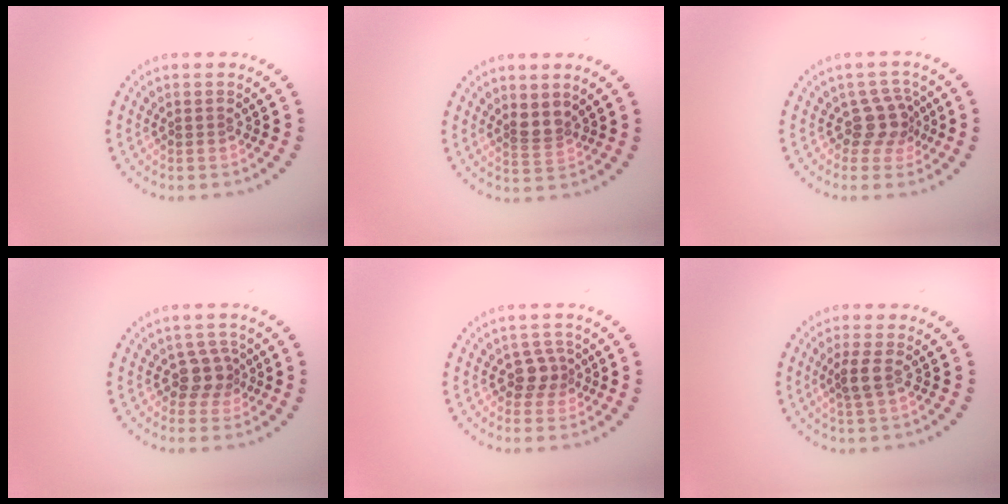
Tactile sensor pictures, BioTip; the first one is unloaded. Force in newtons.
{"total": 1.9, "press": 1.4, "slide": 1.3}
{"total": 2.6, "press": 2.0, "slide": 1.7}
{"total": 2.4, "press": 1.9, "slide": 1.5}
{"total": 2.1, "press": 1.7, "slide": 1.2}
{"total": 1.8, "press": 1.6, "slide": 0.8}